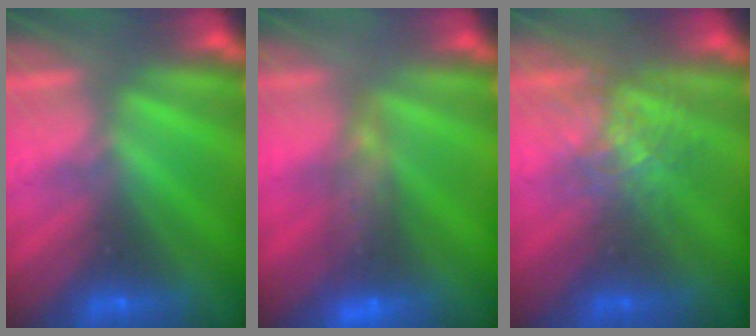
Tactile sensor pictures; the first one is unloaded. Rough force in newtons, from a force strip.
{"total": 5.9}
{"total": 2.7}